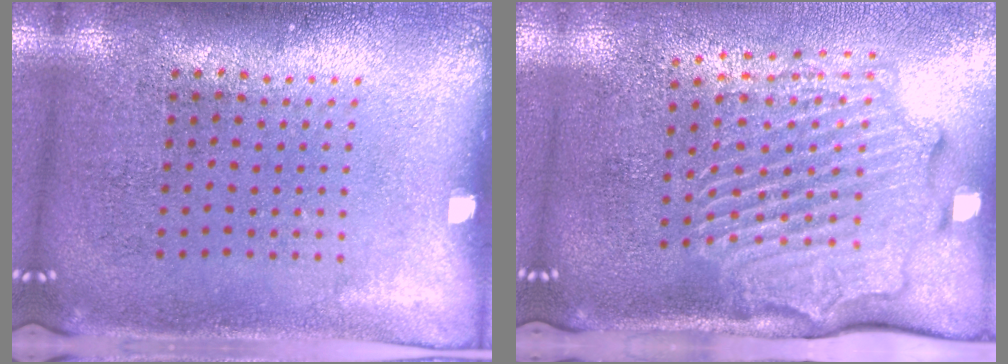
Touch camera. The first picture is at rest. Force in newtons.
{"total": 2.7, "press": 2.2, "slide": 1.7}